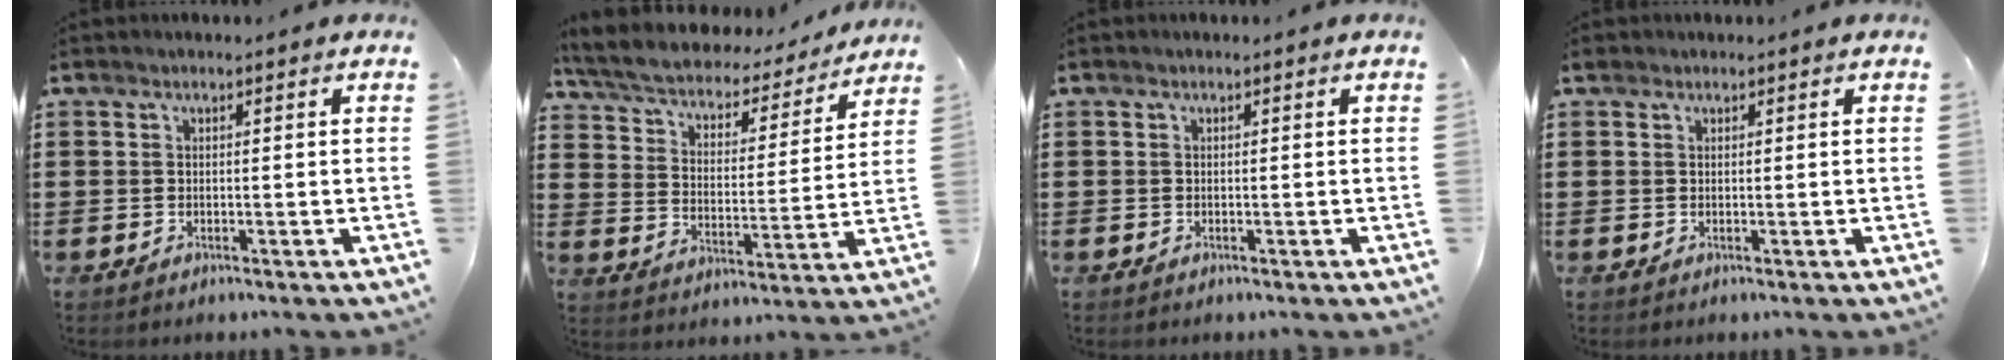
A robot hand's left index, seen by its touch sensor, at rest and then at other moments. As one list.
[{"total": 4.4, "force": [4.1, 1.1, 1.4], "torque": [-0.048, -0.029, 0.064]}, {"total": 0.0}, {"total": 0.7, "force": [0.5, 0.5, 0.1], "torque": [-0.005, 0.005, 0.009]}]